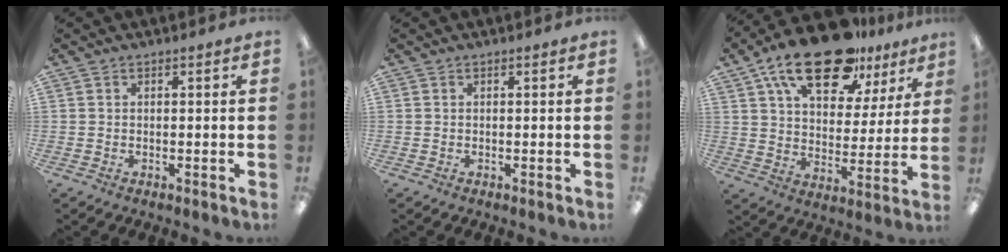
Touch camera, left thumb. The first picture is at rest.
{"total": 0.0}
{"total": 20.3, "force": [14.2, 8.9, 11.6], "torque": [-0.201, -0.070, 0.245]}